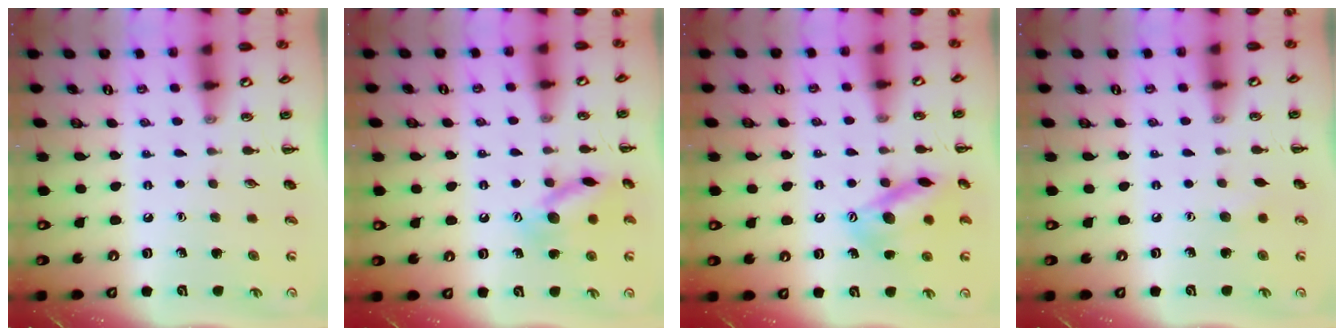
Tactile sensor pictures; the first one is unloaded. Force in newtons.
{"total": 12.4, "press": 12.4, "slide": 0.8}
{"total": 14.0, "press": 13.7, "slide": 3.0}
{"total": 3.5, "press": 3.4, "slide": 1.0}